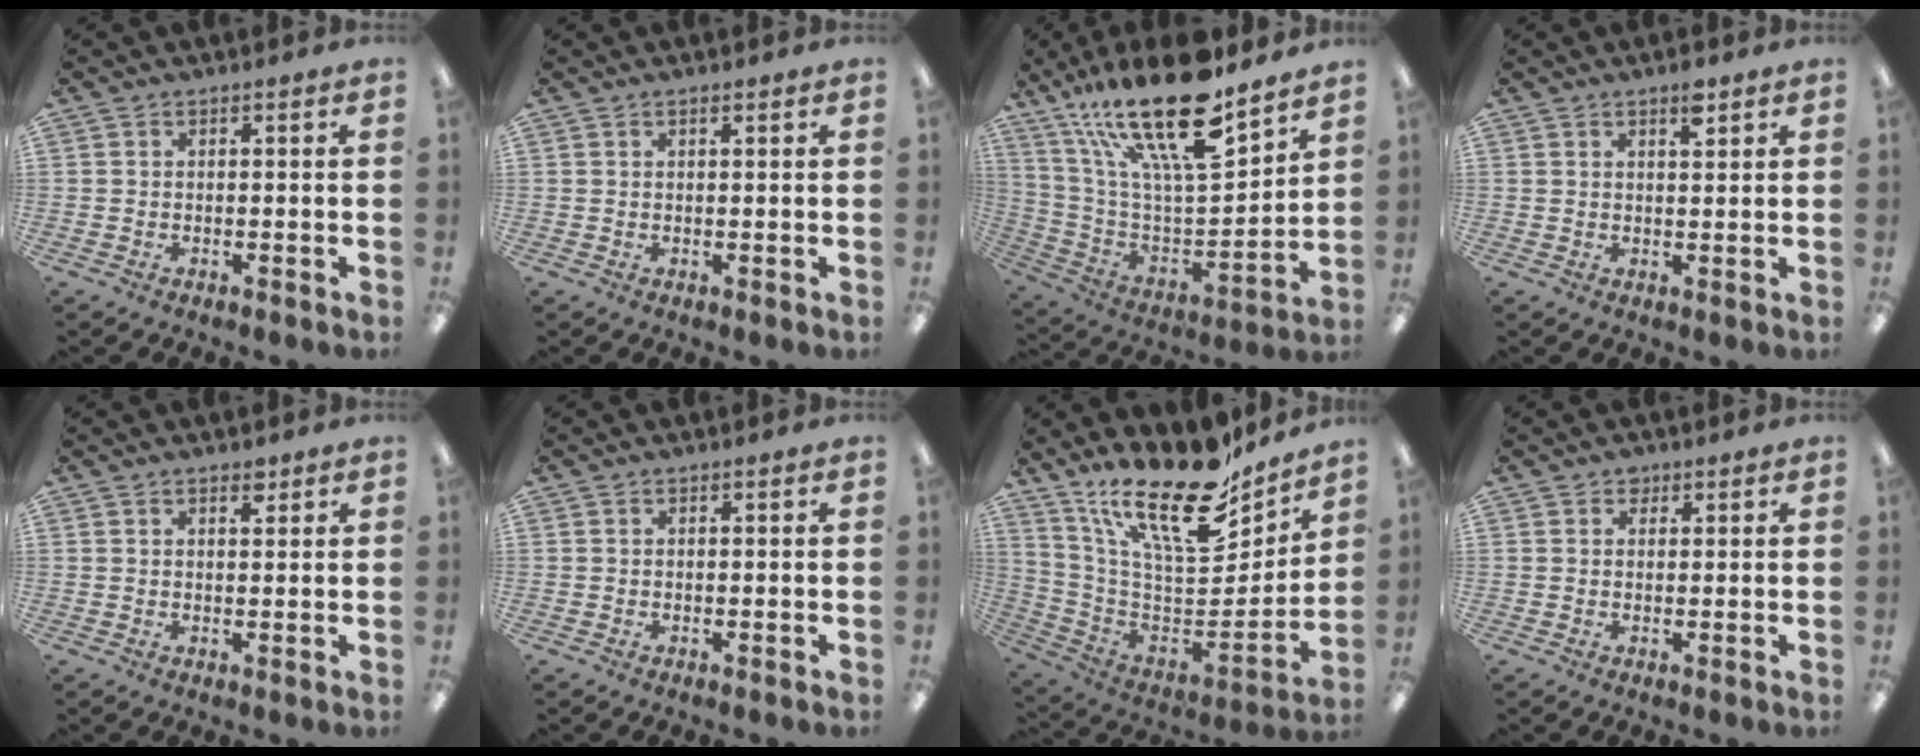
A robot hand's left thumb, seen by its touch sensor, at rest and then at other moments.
{"total": 0.8, "force": [0.6, 0.2, 0.5], "torque": [-0.011, 0.000, 0.012]}
{"total": 24.7, "force": [17.5, 7.0, 16.0], "torque": [-0.297, -0.117, 0.295]}
{"total": 3.6, "force": [2.5, 1.2, 2.3], "torque": [-0.027, -0.009, 0.039]}
{"total": 2.3, "force": [1.8, 1.0, 1.0], "torque": [-0.006, -0.006, 0.030]}
{"total": 0.0}
{"total": 23.6, "force": [17.0, 8.6, 14.0], "torque": [-0.230, -0.127, 0.289]}
{"total": 1.8, "force": [1.2, 1.1, 0.6], "torque": [-0.003, -0.002, 0.021]}